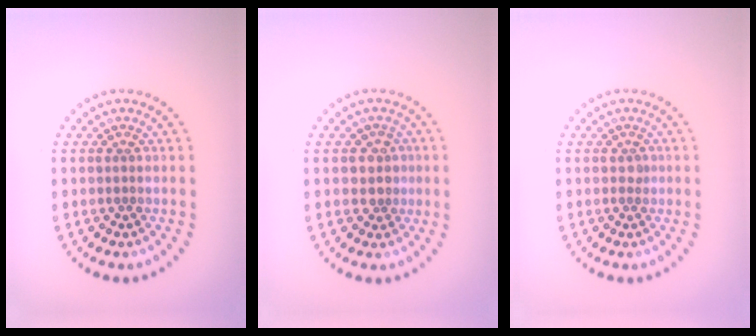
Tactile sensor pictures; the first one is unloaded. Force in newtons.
{"total": 2.2, "press": 1.9, "slide": 1.1}
{"total": 0.6, "press": 0.5, "slide": 0.3}